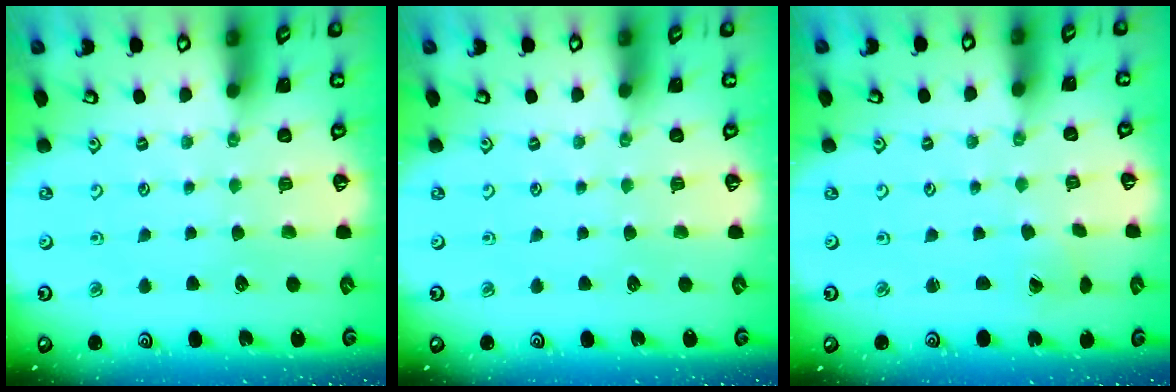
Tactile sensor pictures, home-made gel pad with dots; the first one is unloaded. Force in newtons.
{"total": 0.0}
{"total": 0.6, "press": 0.3, "slide": 0.5}